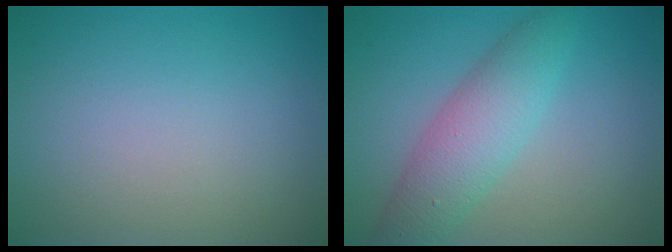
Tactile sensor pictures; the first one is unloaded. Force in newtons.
{"total": 4.9, "press": 4.9, "slide": 0.2}